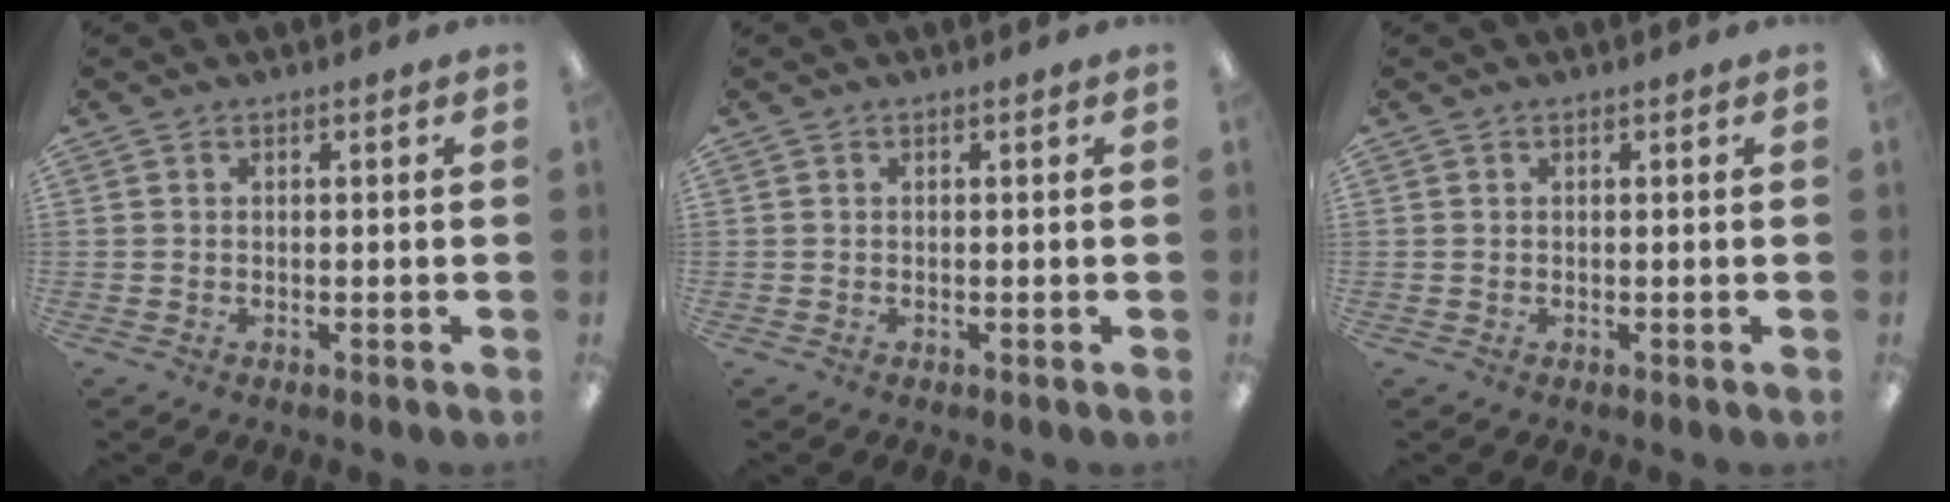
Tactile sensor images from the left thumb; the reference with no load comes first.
{"total": 0.0}
{"total": 0.0}